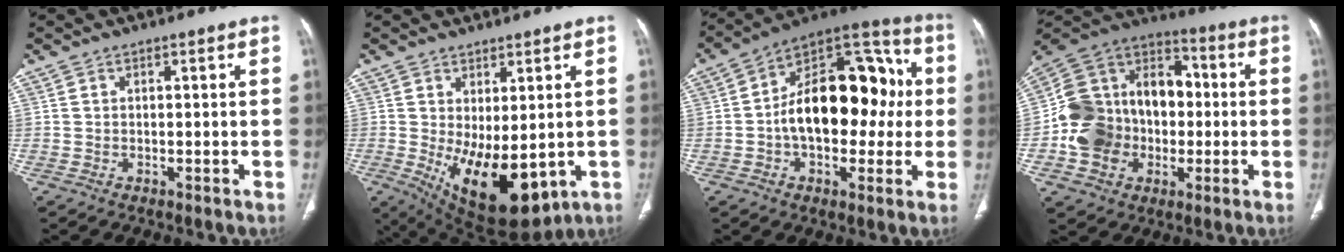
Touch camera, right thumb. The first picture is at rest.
{"total": 14.2, "force": [-2.3, 6.7, 12.3], "torque": [-0.183, -0.021, -0.004]}
{"total": 22.8, "force": [0.3, 13.5, 18.4], "torque": [-0.245, 0.048, 0.000]}
{"total": 22.7, "force": [-2.5, 17.8, 13.9], "torque": [-0.229, 0.045, -0.041]}